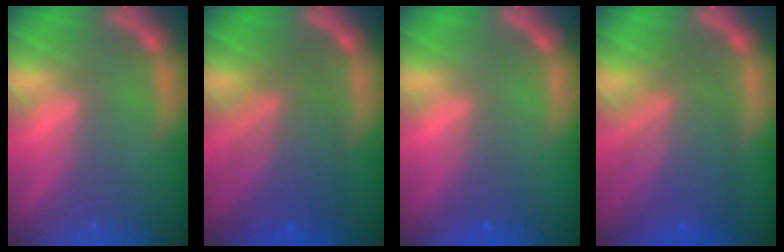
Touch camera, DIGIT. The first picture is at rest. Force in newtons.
{"total": 7.5}
{"total": 2.0}
{"total": 8.0}